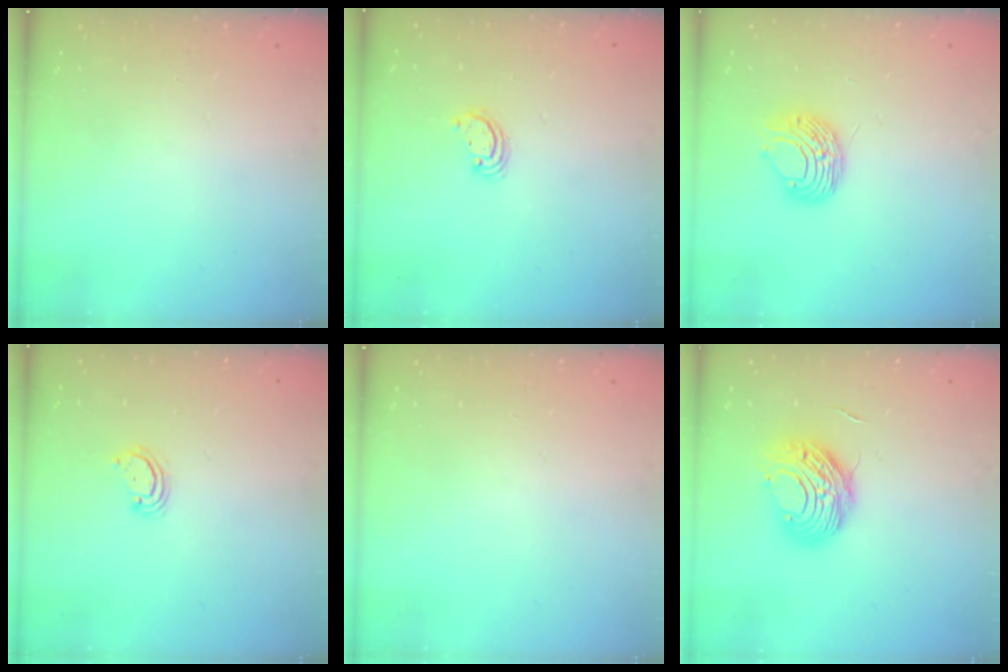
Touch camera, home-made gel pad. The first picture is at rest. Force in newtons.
{"total": 2.8, "press": 2.8, "slide": 0.2}
{"total": 8.9, "press": 8.9, "slide": 0.7}
{"total": 2.8, "press": 2.8, "slide": 0.2}
{"total": 0.0}
{"total": 9.5, "press": 9.5, "slide": 0.7}